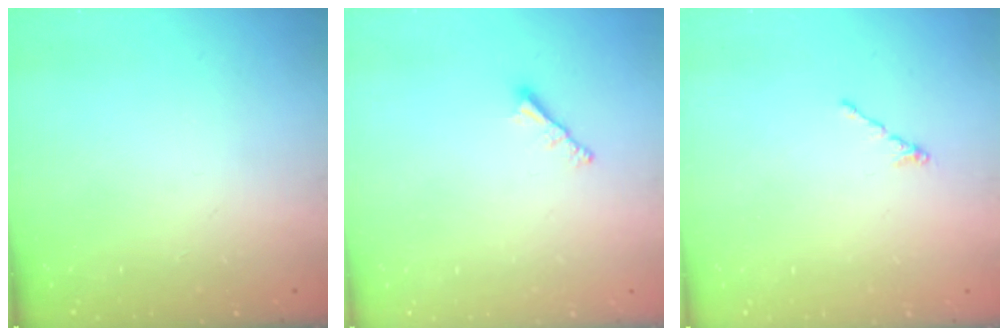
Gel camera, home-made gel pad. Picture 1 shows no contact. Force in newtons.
{"total": 2.1, "press": 2.0, "slide": 0.5}
{"total": 0.5, "press": 0.4, "slide": 0.3}